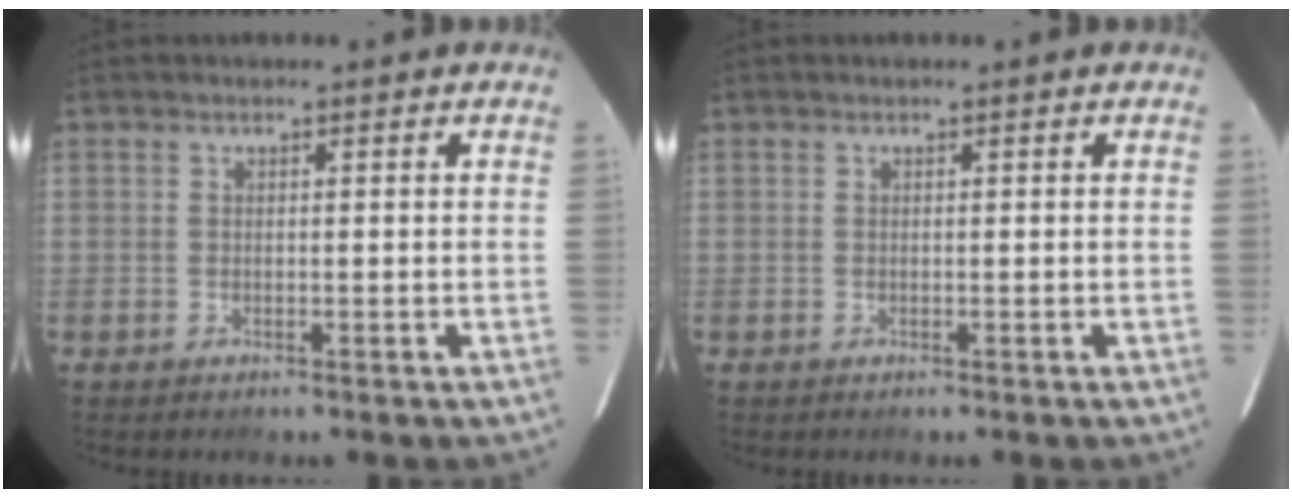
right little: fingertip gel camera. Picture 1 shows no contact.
{"total": 0.0}